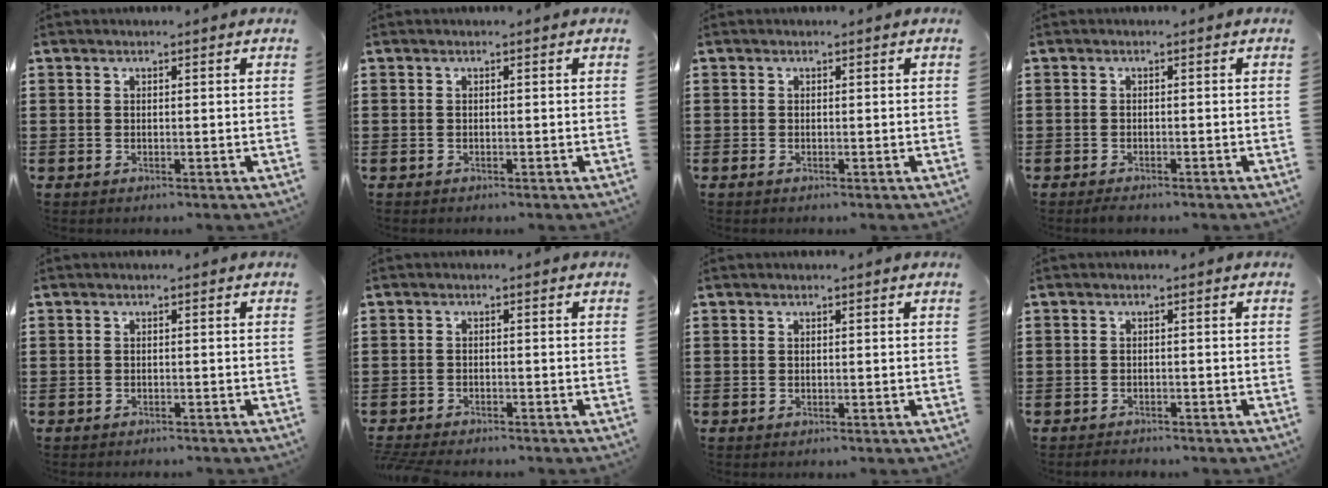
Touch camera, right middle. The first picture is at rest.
{"total": 0.0}
{"total": 0.0}
{"total": 0.9, "force": [-0.9, 0.2, 0.3], "torque": [-0.007, -0.004, -0.016]}
{"total": 0.7, "force": [-0.7, 0.2, 0.0], "torque": [-0.001, 0.000, -0.015]}
{"total": 1.9, "force": [-1.8, 0.2, 0.1], "torque": [-0.015, -0.004, -0.042]}
{"total": 0.0}
{"total": 1.3, "force": [-1.2, 0.2, -0.1], "torque": [-0.002, 0.001, -0.028]}